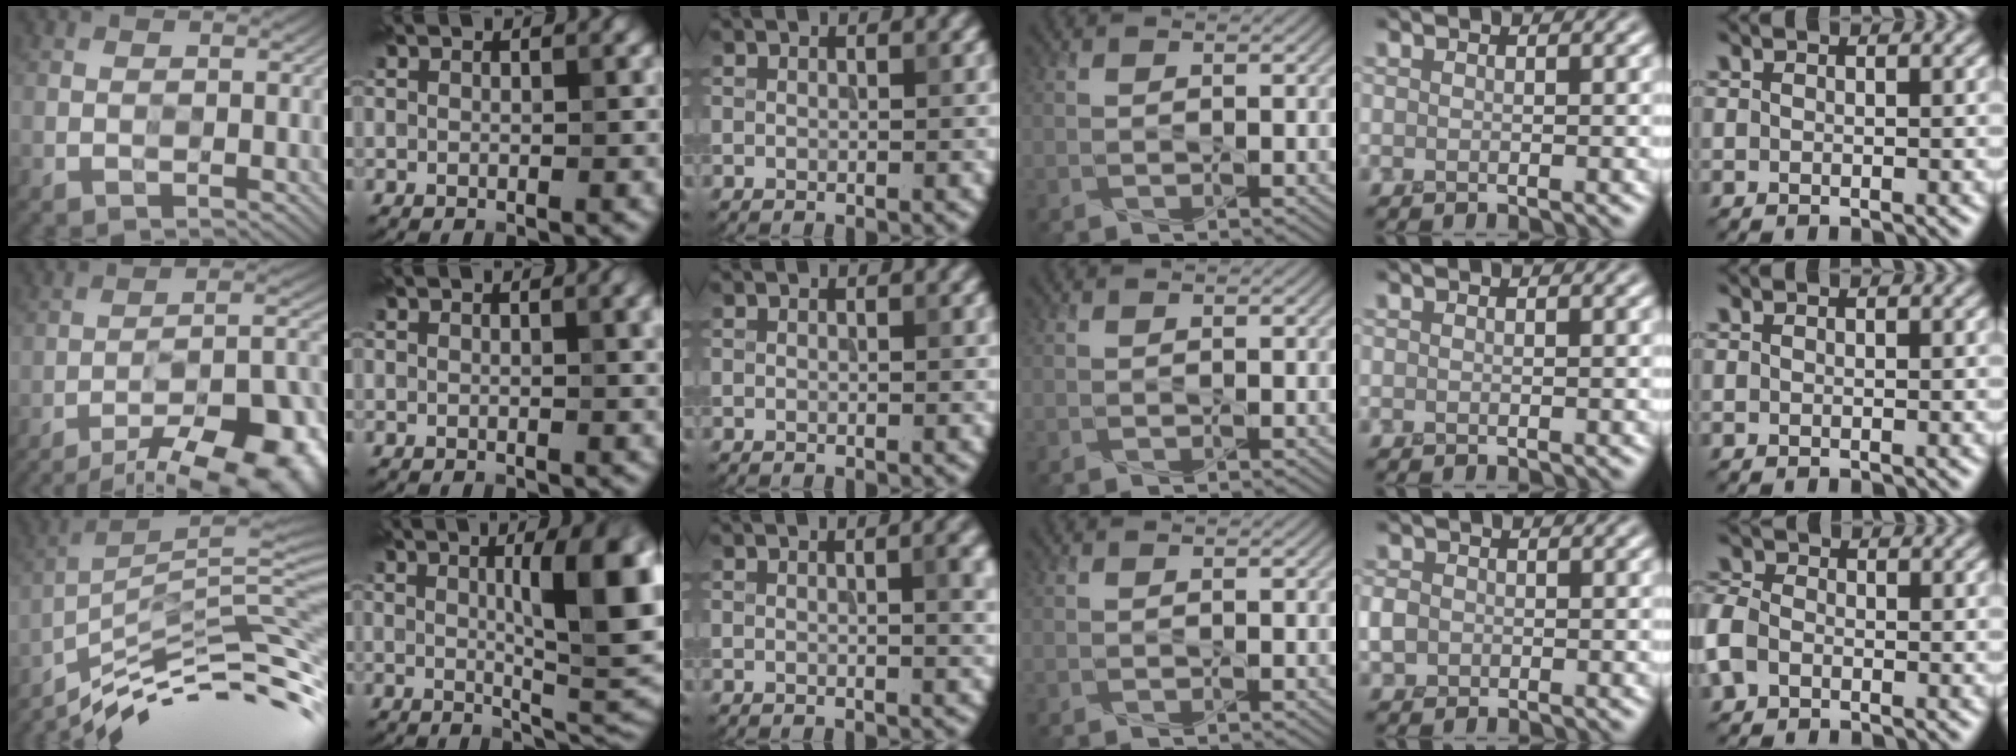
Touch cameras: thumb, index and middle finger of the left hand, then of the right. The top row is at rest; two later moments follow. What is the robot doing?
{"motion": "press", "object": "syringe"}